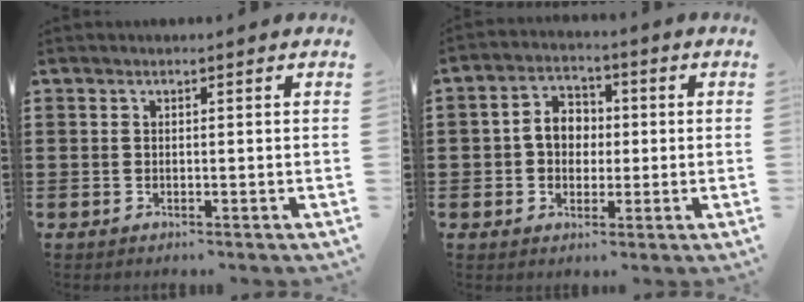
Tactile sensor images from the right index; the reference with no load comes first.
{"total": 5.2, "force": [-0.1, 4.2, 3.1], "torque": [-0.070, 0.014, -0.005]}